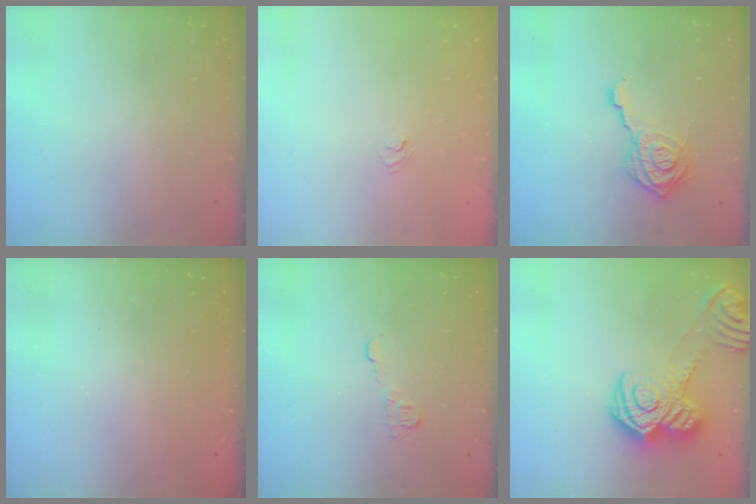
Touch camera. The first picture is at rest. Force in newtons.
{"total": 4.2, "press": 4.0, "slide": 1.2}
{"total": 14.4, "press": 14.3, "slide": 1.9}
{"total": 2.3, "press": 2.2, "slide": 0.7}
{"total": 6.2, "press": 6.2, "slide": 0.5}
{"total": 17.8, "press": 17.8, "slide": 1.2}